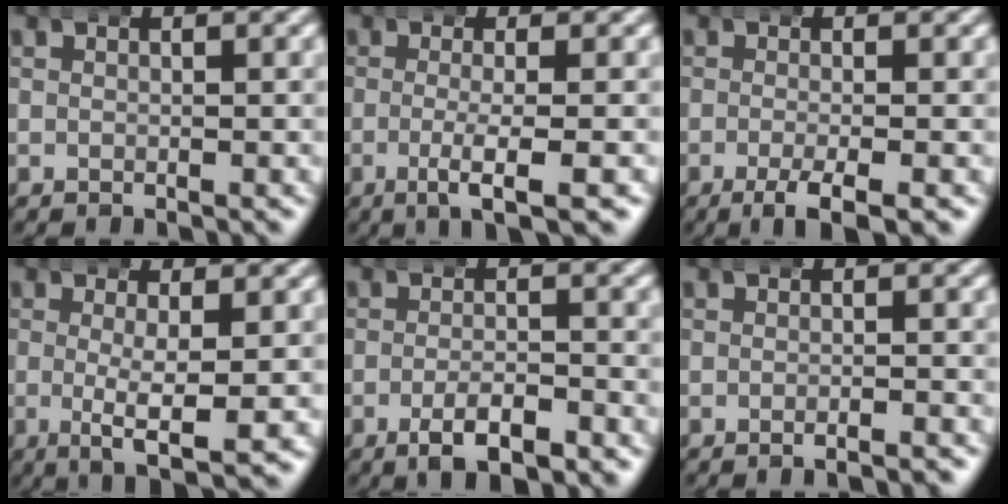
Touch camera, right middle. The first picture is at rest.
{"total": 4.4, "force": [-1.8, 0.4, 4.0], "torque": [-0.068, -0.009, -0.028]}
{"total": 4.5, "force": [-2.9, 1.2, 3.3], "torque": [-0.053, -0.012, -0.042]}
{"total": 5.4, "force": [-0.8, 1.4, 5.2], "torque": [-0.082, -0.011, -0.007]}
{"total": 4.5, "force": [-2.9, 1.4, 3.1], "torque": [-0.045, -0.009, -0.047]}
{"total": 1.8, "force": [-1.6, 0.1, 0.8], "torque": [-0.007, 0.006, -0.032]}